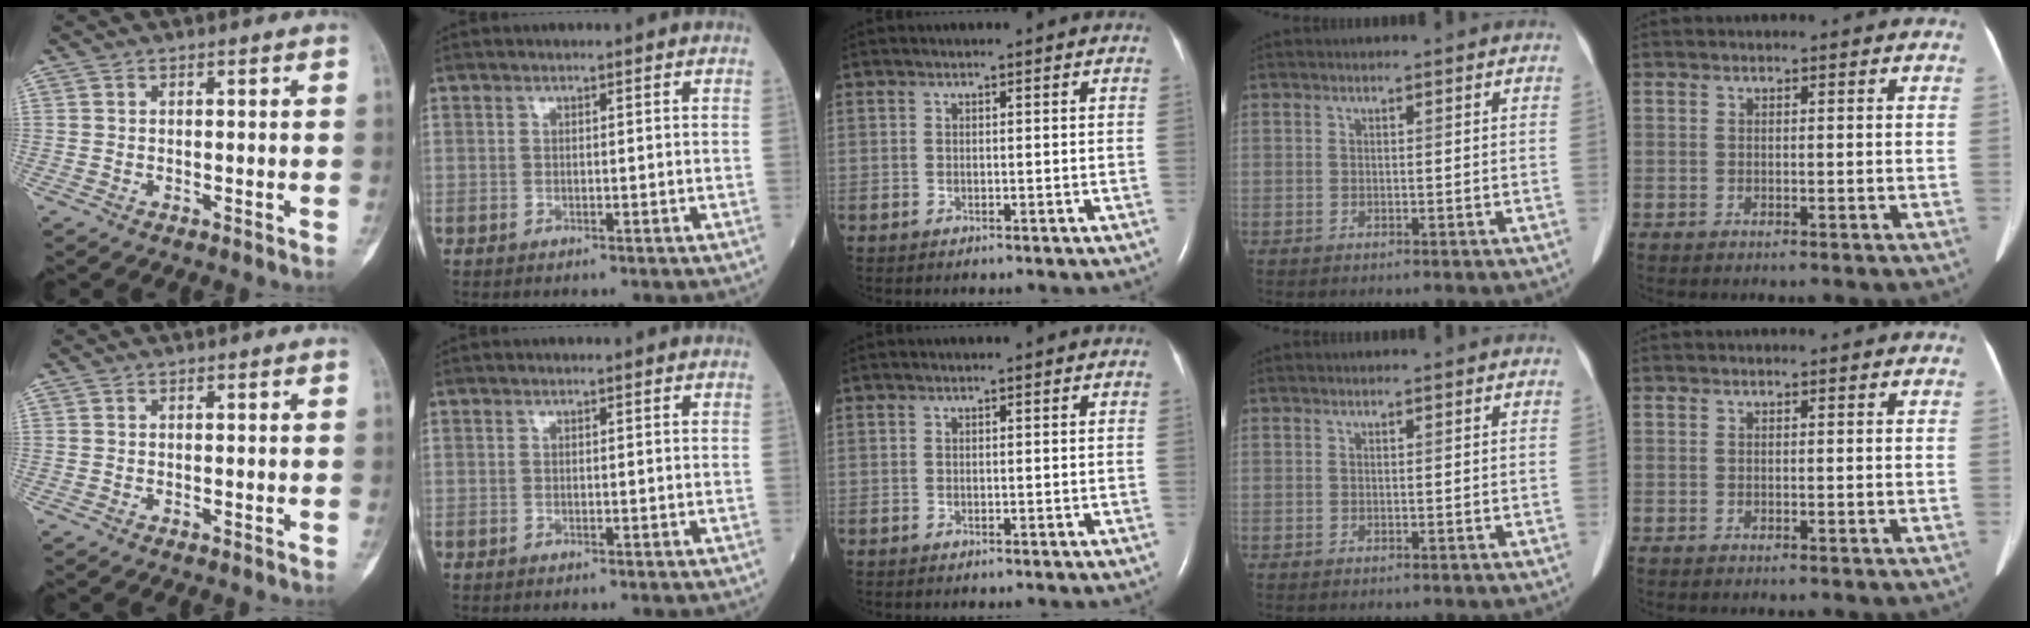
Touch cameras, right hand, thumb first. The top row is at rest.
{}